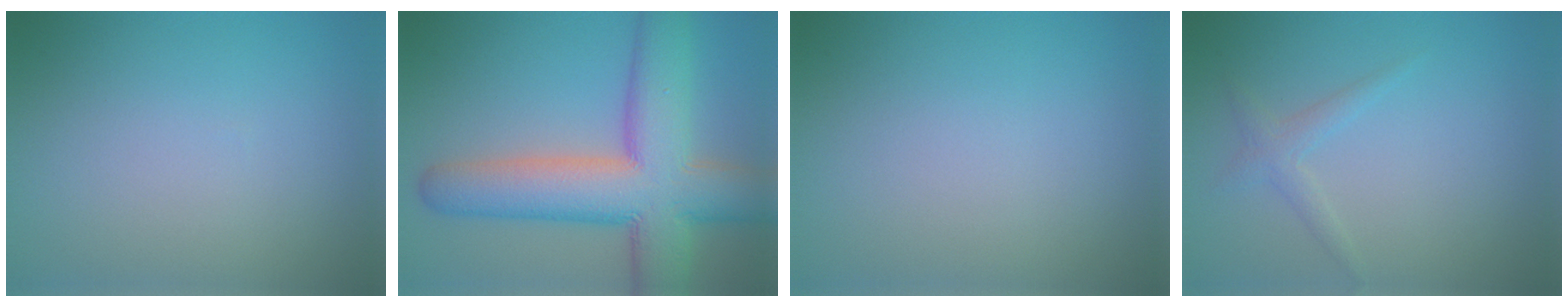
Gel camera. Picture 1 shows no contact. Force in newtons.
{"total": 12.2, "press": 12.2, "slide": 0.7}
{"total": 0.0}
{"total": 1.5, "press": 1.5, "slide": 0.0}